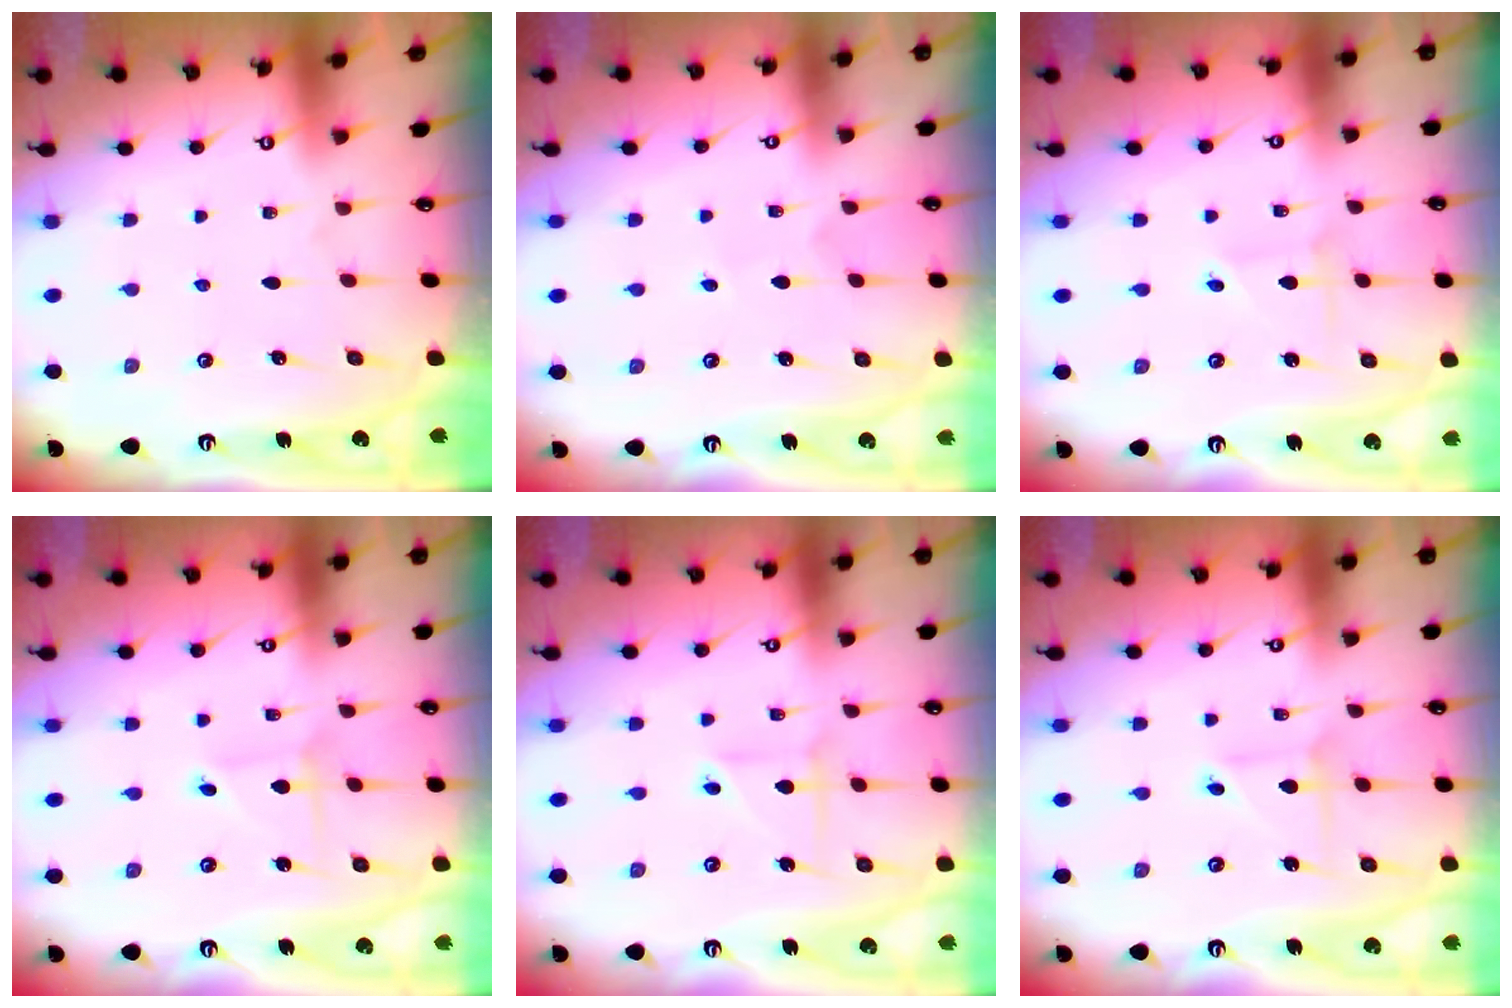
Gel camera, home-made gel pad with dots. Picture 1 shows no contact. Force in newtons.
{"total": 2.9, "press": 2.9, "slide": 0.3}
{"total": 1.0, "press": 1.0, "slide": 0.1}
{"total": 1.4, "press": 1.4, "slide": 0.1}
{"total": 2.7, "press": 2.7, "slide": 0.3}
{"total": 2.8, "press": 2.8, "slide": 0.3}